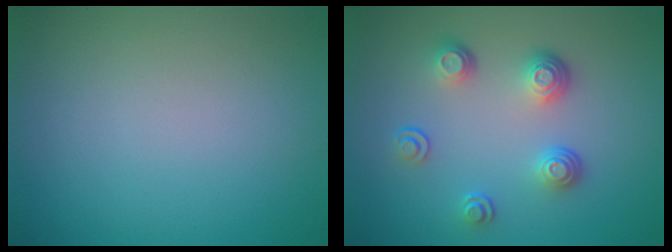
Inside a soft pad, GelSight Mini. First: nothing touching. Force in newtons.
{"total": 3.6, "press": 2.6, "slide": 2.4}